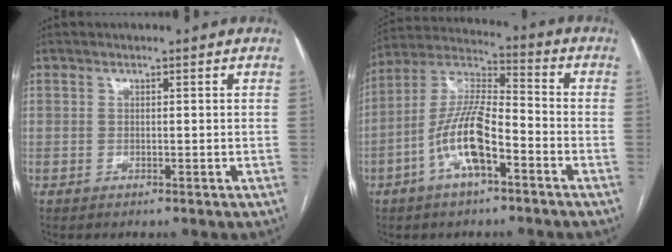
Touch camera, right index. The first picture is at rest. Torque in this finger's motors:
{"motor_torque": [1.82, -0.32, 1.05, 0.21]}